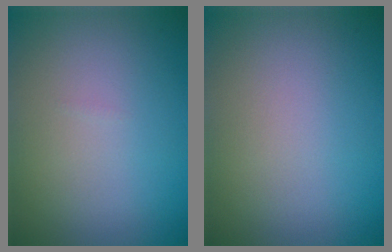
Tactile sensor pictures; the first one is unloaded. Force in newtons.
{"total": 0.0}